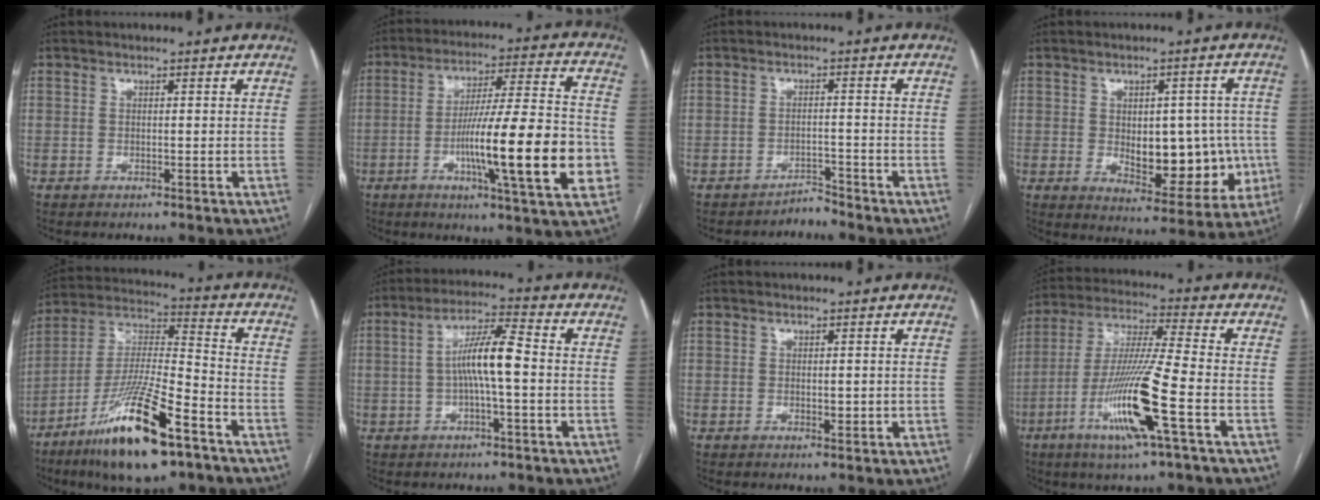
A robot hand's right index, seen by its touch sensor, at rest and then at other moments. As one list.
[{"total": 19.6, "force": [-4.9, 1.2, 19.0], "torque": [-0.278, -0.001, -0.073]}, {"total": 2.2, "force": [-2.1, 0.1, -0.7], "torque": [0.024, -0.004, -0.034]}, {"total": 12.7, "force": [-1.2, 6.6, 10.7], "torque": [-0.130, 0.012, 0.005]}, {"total": 18.9, "force": [-10.8, 3.0, 15.2], "torque": [-0.313, -0.029, -0.190]}, {"total": 8.0, "force": [-0.5, 0.9, 8.0], "torque": [-0.149, 0.019, -0.014]}, {"total": 1.4, "force": [-0.1, 0.6, 1.2], "torque": [-0.016, -0.002, 0.001]}, {"total": 14.9, "force": [-5.7, -0.3, 13.8], "torque": [-0.281, -0.017, -0.111]}]